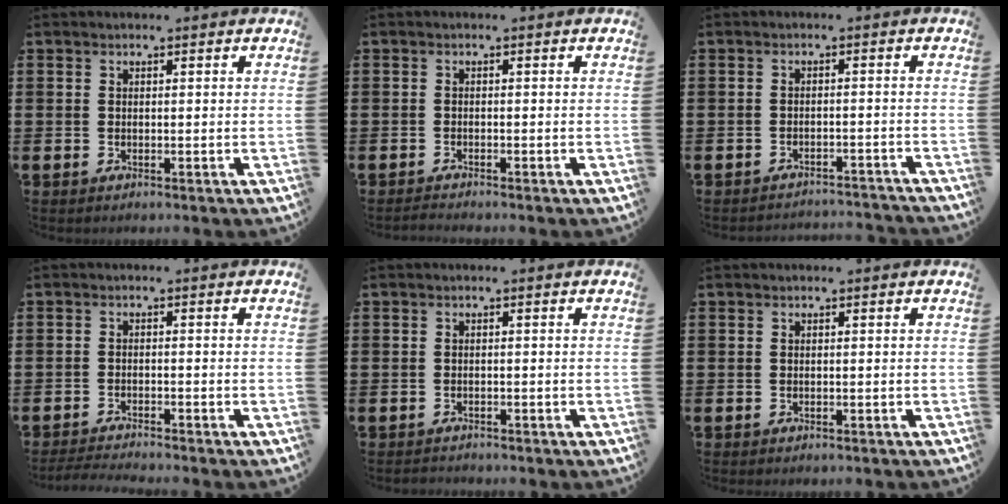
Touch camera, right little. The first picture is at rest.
{"total": 0.7, "force": [-0.7, 0.0, 0.2], "torque": [-0.004, -0.002, -0.013]}
{"total": 1.8, "force": [-1.8, -0.1, -0.1], "torque": [-0.003, 0.004, -0.039]}
{"total": 1.3, "force": [-1.3, -0.3, 0.2], "torque": [-0.001, 0.005, -0.026]}
{"total": 0.0}
{"total": 0.0}